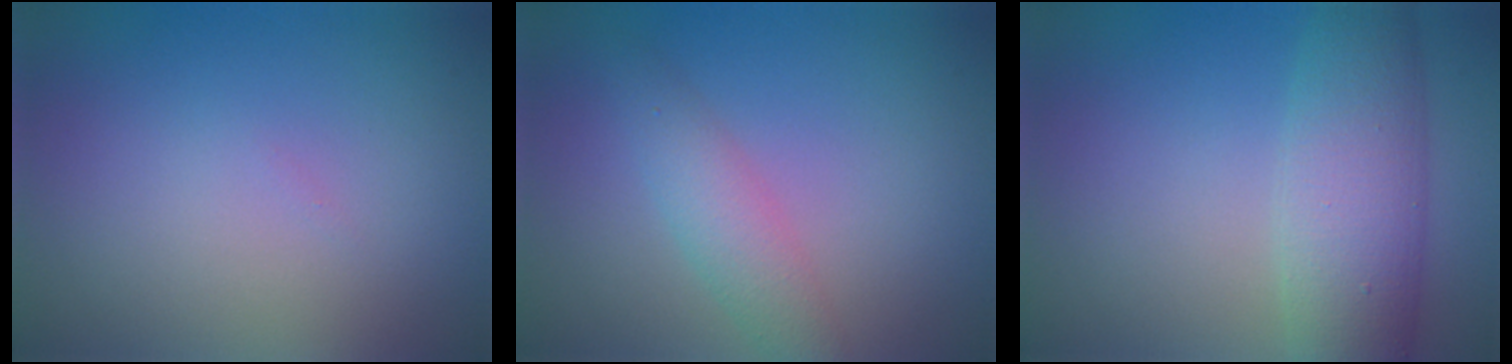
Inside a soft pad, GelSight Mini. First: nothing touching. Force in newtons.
{"total": 2.8, "press": 2.8, "slide": 0.1}
{"total": 7.1, "press": 7.1, "slide": 0.2}